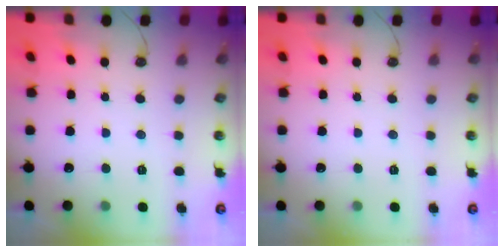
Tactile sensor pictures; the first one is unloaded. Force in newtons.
{"total": 0.0}